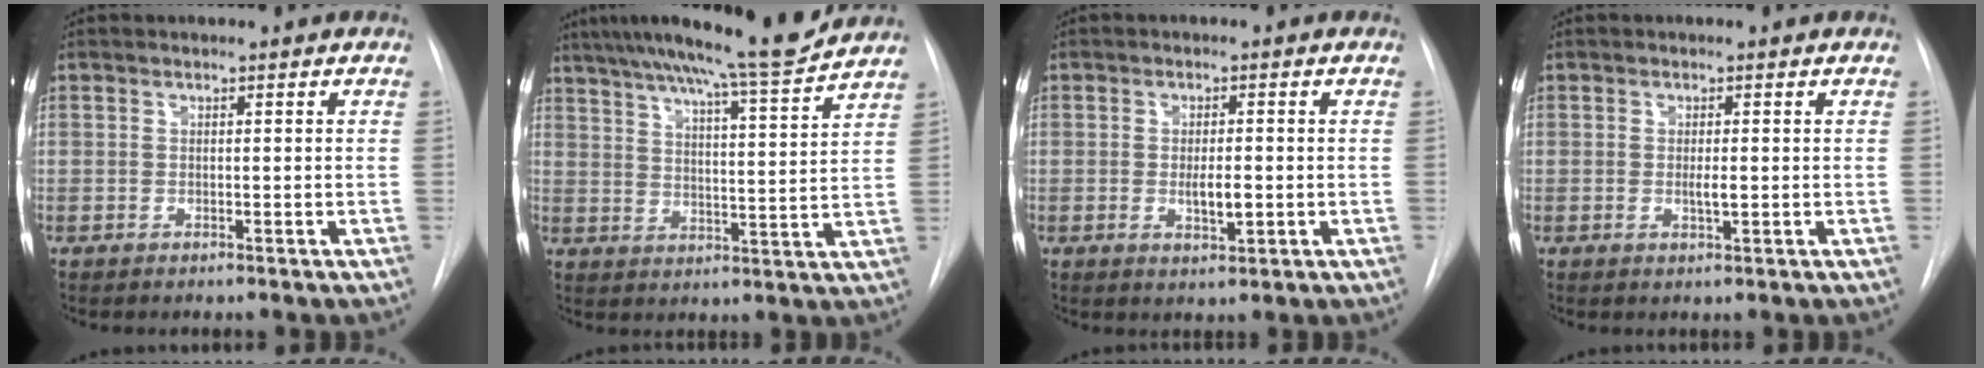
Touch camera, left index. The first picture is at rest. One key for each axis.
{"total": 16.4, "fx": 14.4, "fy": -0.7, "fz": 7.8, "tx": -0.123, "ty": -0.013, "tz": 0.203}
{"total": 3.6, "fx": -0.5, "fy": 1.1, "fz": 3.4, "tx": -0.058, "ty": -0.002, "tz": -0.005}
{"total": 1.7, "fx": -0.1, "fy": 0.3, "fz": 1.6, "tx": -0.031, "ty": -0.001, "tz": -0.001}